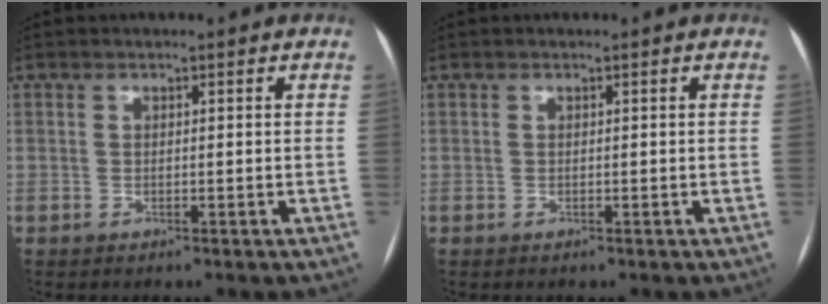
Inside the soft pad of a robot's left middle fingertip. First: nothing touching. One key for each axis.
{"total": 0.0}